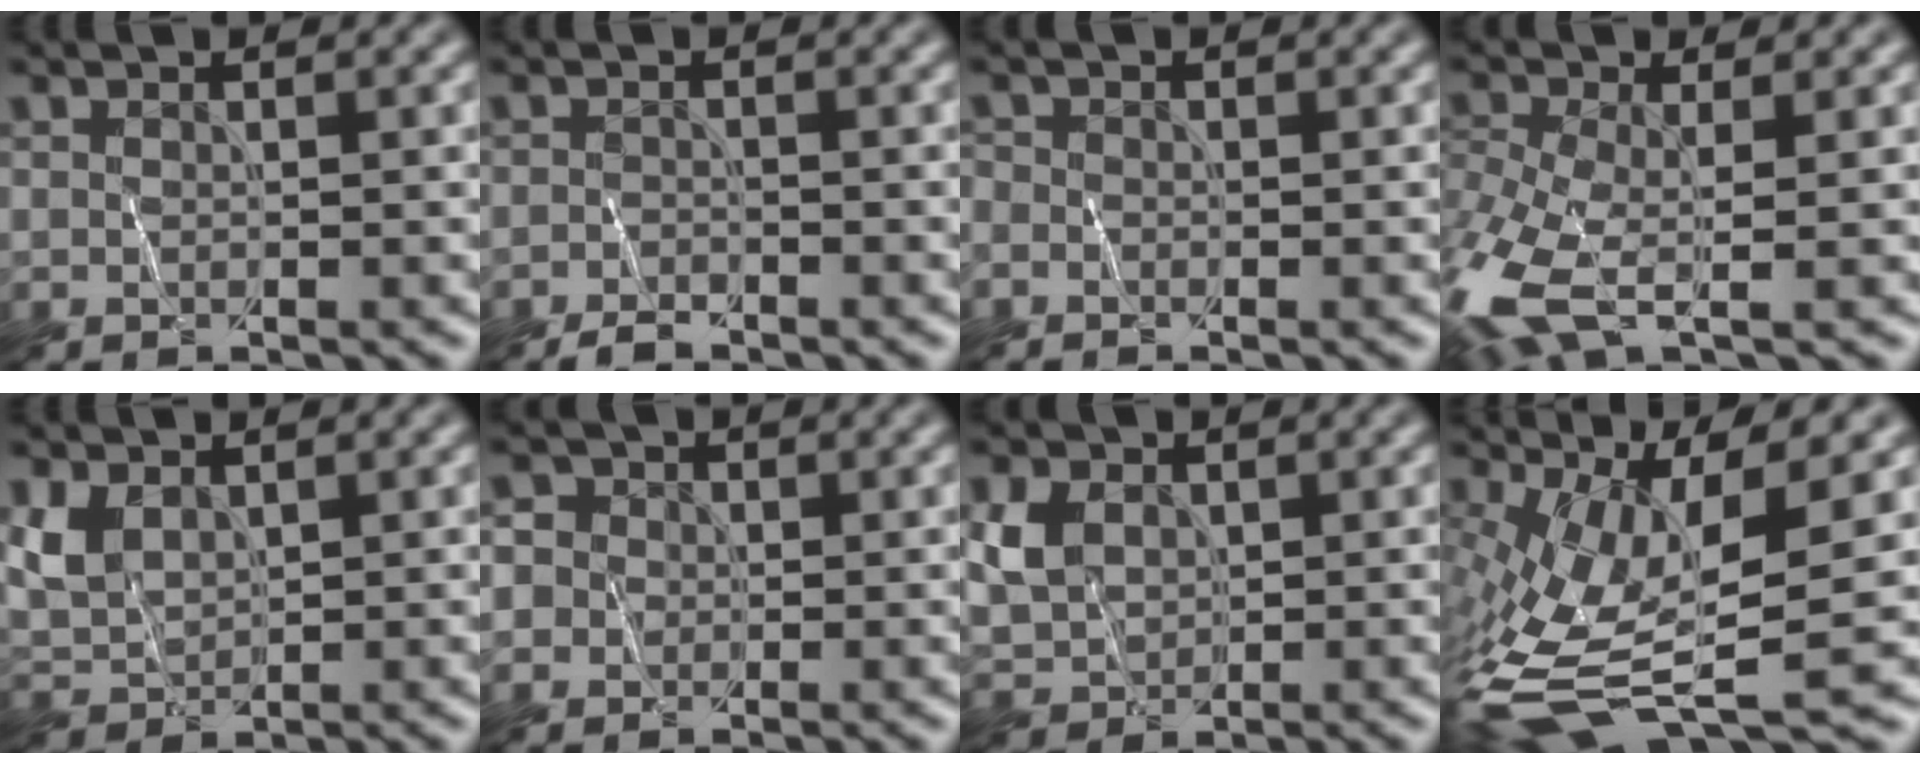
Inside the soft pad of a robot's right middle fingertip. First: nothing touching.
{"total": 1.5, "force": [-1.2, 0.6, 0.7], "torque": [-0.013, 0.000, -0.025]}
{"total": 0.8, "force": [-0.4, 0.6, 0.2], "torque": [-0.001, -0.001, -0.011]}
{"total": 9.0, "force": [-3.3, 4.0, 7.4], "torque": [-0.188, -0.019, -0.074]}
{"total": 3.6, "force": [1.3, 2.5, 2.2], "torque": [-0.059, -0.001, 0.031]}
{"total": 5.0, "force": [1.2, 4.5, 1.9], "torque": [-0.032, 0.036, -0.002]}
{"total": 4.4, "force": [0.9, 3.5, 2.6], "torque": [-0.067, 0.003, 0.020]}
{"total": 12.3, "force": [-2.7, 4.5, 11.1], "torque": [-0.233, -0.018, -0.041]}